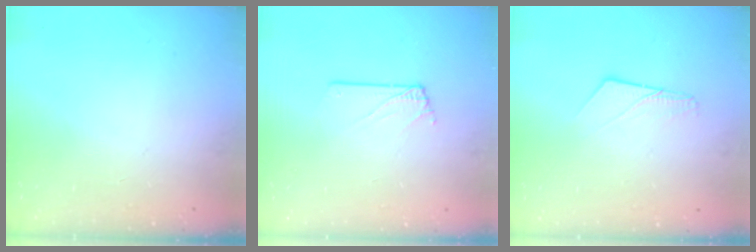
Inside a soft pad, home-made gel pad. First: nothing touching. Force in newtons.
{"total": 1.5, "press": 1.5, "slide": 0.1}
{"total": 5.7, "press": 5.7, "slide": 0.5}